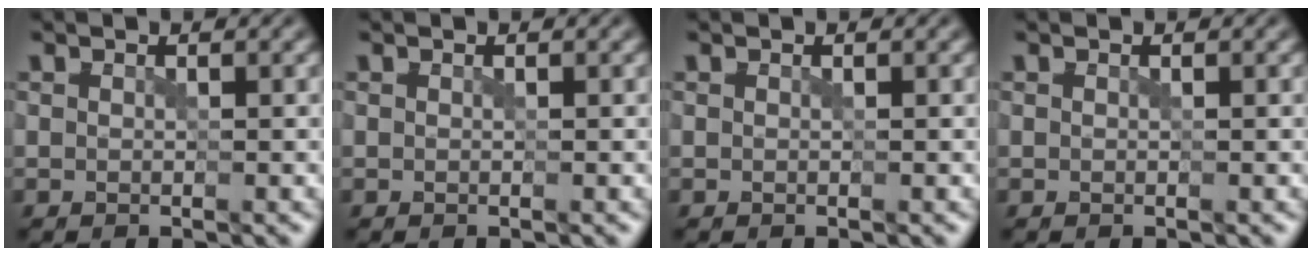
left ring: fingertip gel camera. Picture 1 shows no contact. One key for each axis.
{"total": 0.0}
{"total": 0.0}
{"total": 0.0}